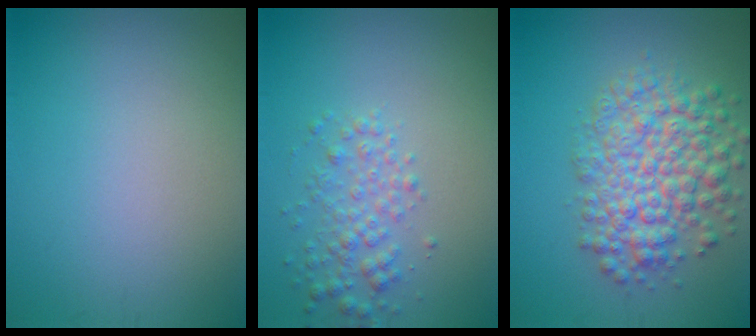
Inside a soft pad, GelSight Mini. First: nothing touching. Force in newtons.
{"total": 2.6, "press": 2.6, "slide": 0.0}
{"total": 6.8, "press": 6.8, "slide": 0.3}